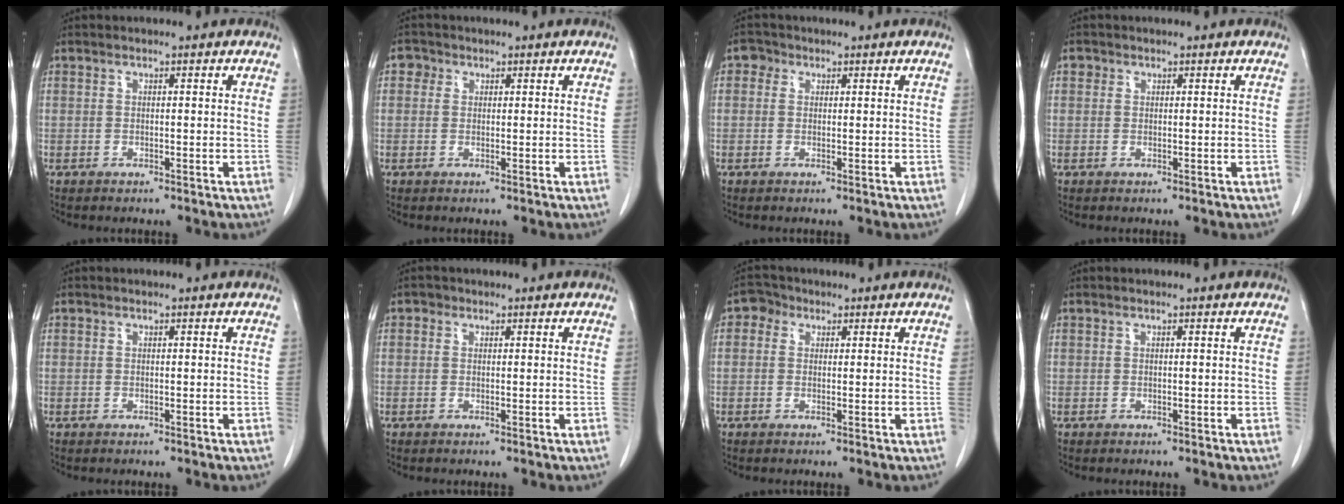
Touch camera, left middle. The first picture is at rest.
{"total": 1.9, "force": [0.7, 1.7, 0.4], "torque": [0.001, 0.008, 0.005]}
{"total": 1.8, "force": [0.7, 1.6, 0.5], "torque": [-0.002, 0.007, 0.005]}
{"total": 0.9, "force": [0.4, 0.8, 0.1], "torque": [0.007, 0.004, 0.003]}
{"total": 0.0}
{"total": 0.0}
{"total": 2.5, "force": [1.0, 2.1, 0.9], "torque": [-0.013, 0.012, 0.012]}
{"total": 0.0}